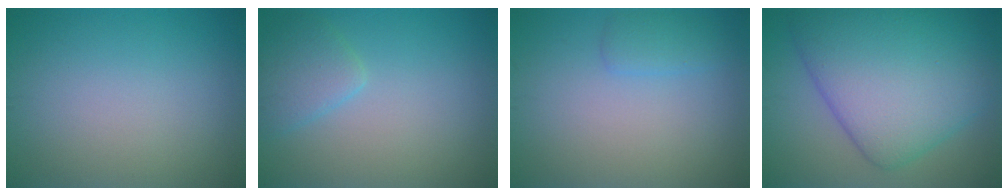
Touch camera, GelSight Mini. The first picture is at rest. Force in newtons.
{"total": 2.5, "press": 2.5, "slide": 0.2}
{"total": 1.5, "press": 1.5, "slide": 0.1}
{"total": 11.2, "press": 11.2, "slide": 0.2}